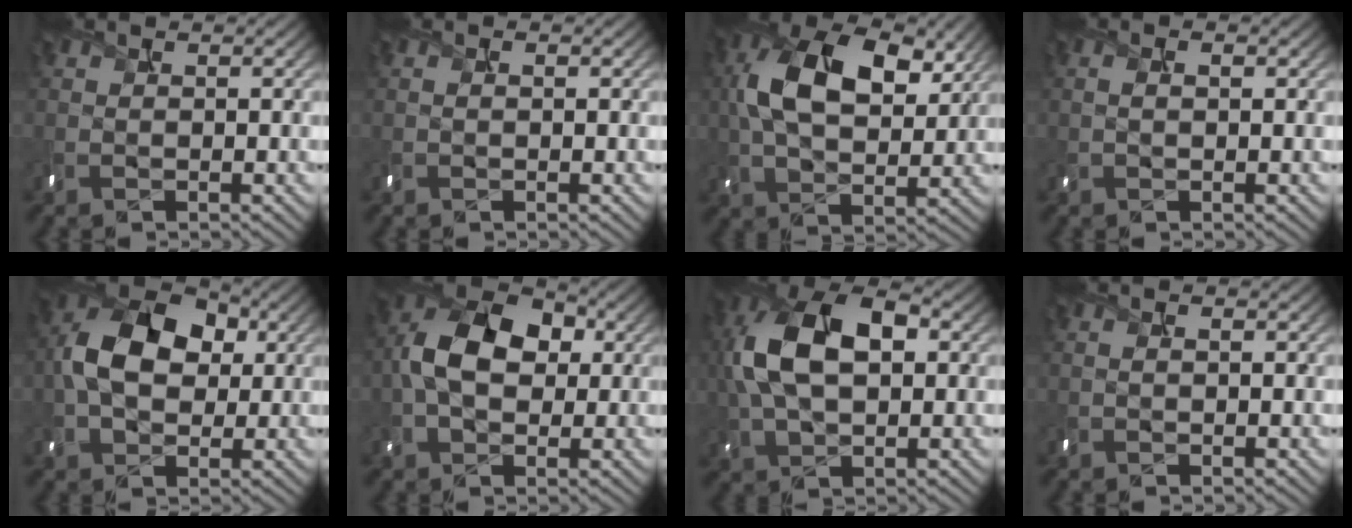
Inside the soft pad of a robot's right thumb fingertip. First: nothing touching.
{"total": 0.0}
{"total": 13.1, "force": [3.7, 7.7, 10.0], "torque": [-0.206, 0.014, 0.063]}
{"total": 1.3, "force": [0.3, 0.7, 1.1], "torque": [-0.019, -0.006, 0.005]}
{"total": 11.6, "force": [1.3, 7.7, 8.6], "torque": [-0.186, 0.018, 0.011]}
{"total": 10.8, "force": [1.0, 7.0, 8.2], "torque": [-0.175, 0.019, 0.005]}
{"total": 13.0, "force": [1.9, 7.6, 10.3], "torque": [-0.235, 0.017, 0.028]}
{"total": 0.7, "force": [0.1, 0.3, 0.6], "torque": [-0.014, 0.000, 0.002]}